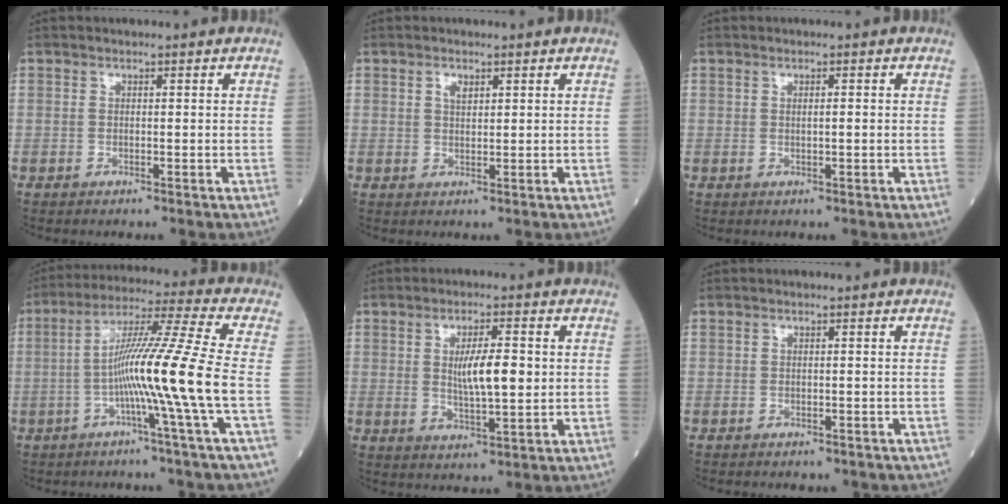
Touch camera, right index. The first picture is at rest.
{"total": 1.6, "force": [0.9, 0.8, 1.1], "torque": [-0.020, 0.001, 0.017]}
{"total": 0.9, "force": [0.1, 0.1, 0.9], "torque": [-0.017, -0.001, 0.003]}
{"total": 13.1, "force": [-3.0, -2.9, 12.4], "torque": [-0.219, 0.003, -0.060]}
{"total": 7.0, "force": [0.8, 1.4, 6.8], "torque": [-0.117, 0.000, 0.020]}
{"total": 2.5, "force": [-2.0, 1.0, 0.9], "torque": [-0.012, -0.003, -0.020]}